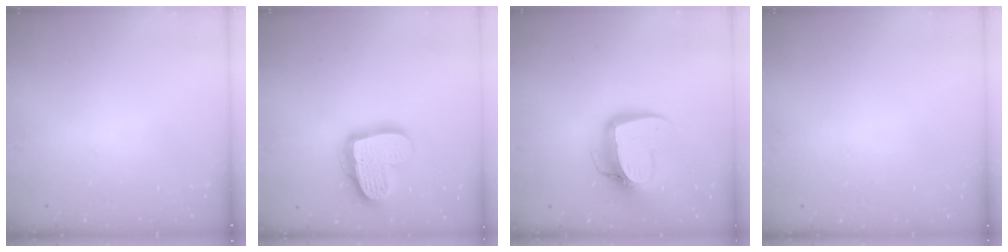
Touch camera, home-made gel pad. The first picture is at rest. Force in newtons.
{"total": 17.9, "press": 17.9, "slide": 1.4}
{"total": 14.4, "press": 14.3, "slide": 1.3}
{"total": 0.0}